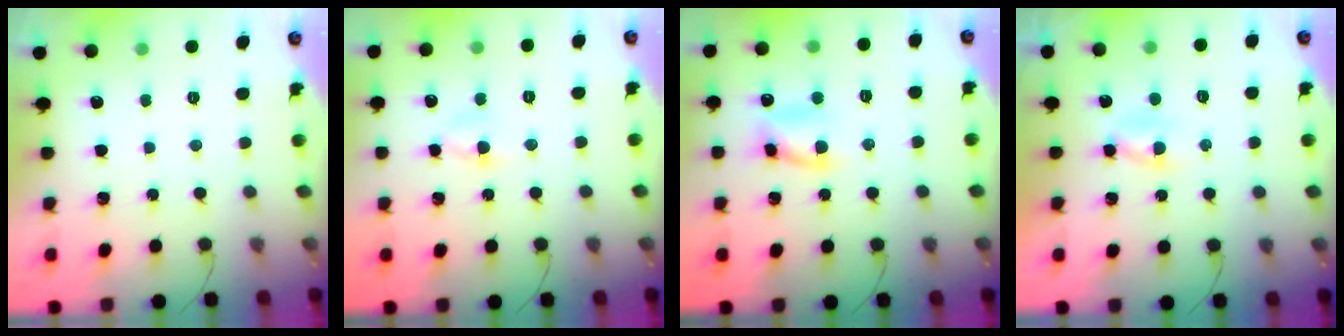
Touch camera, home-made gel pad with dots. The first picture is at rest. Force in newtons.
{"total": 4.4, "press": 4.3, "slide": 1.2}
{"total": 7.7, "press": 7.7, "slide": 0.4}
{"total": 1.4, "press": 1.3, "slide": 0.7}